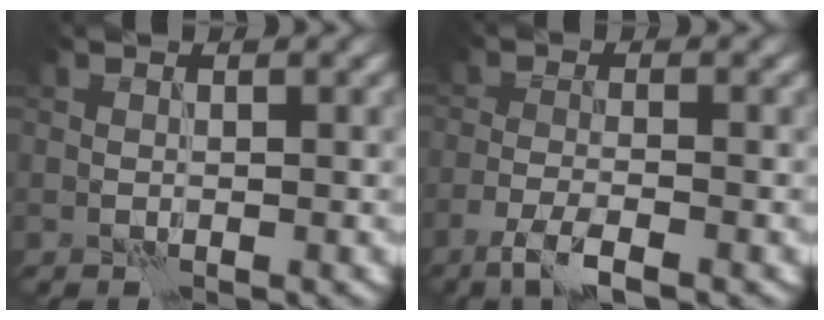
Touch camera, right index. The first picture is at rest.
{"total": 3.4, "force": [-2.4, 0.6, 2.4], "torque": [-0.051, -0.002, -0.051]}